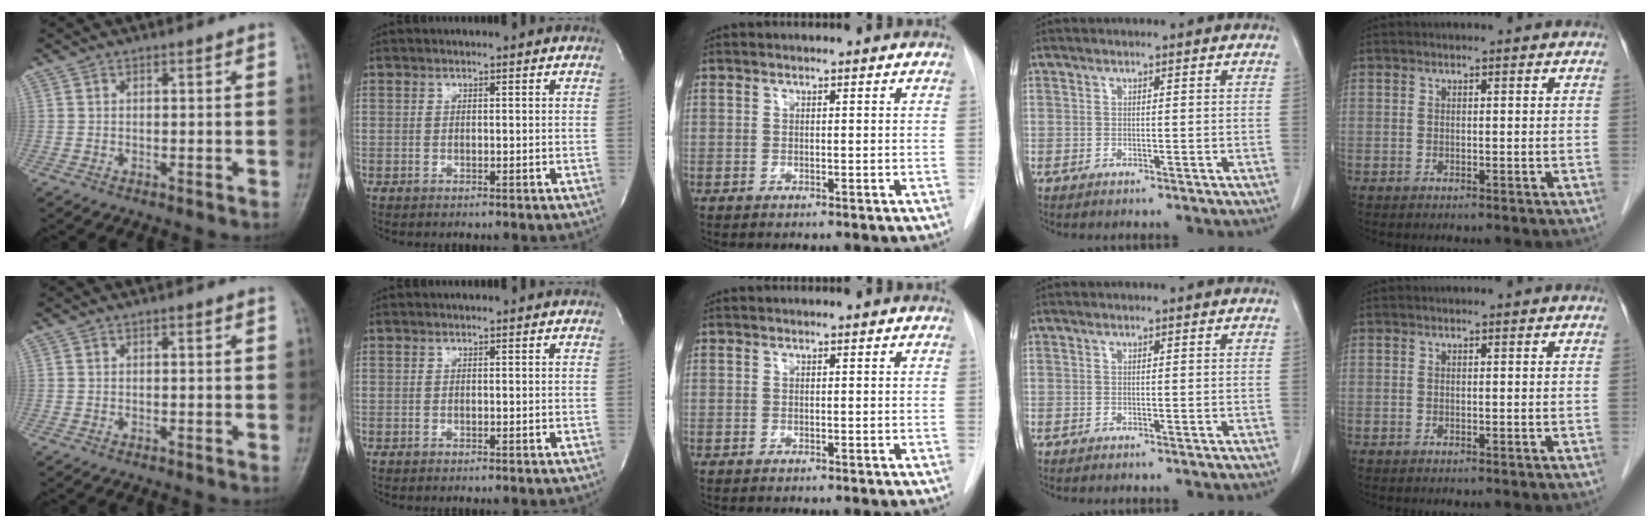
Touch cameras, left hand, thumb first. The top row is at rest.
{}